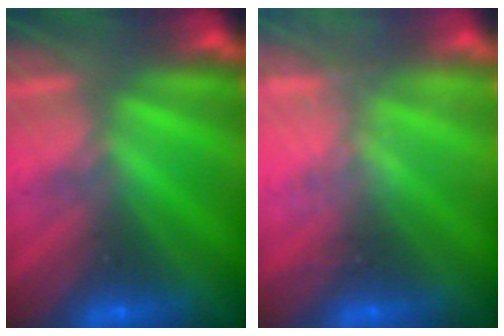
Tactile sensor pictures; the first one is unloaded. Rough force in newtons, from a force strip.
{"total": 2.3}